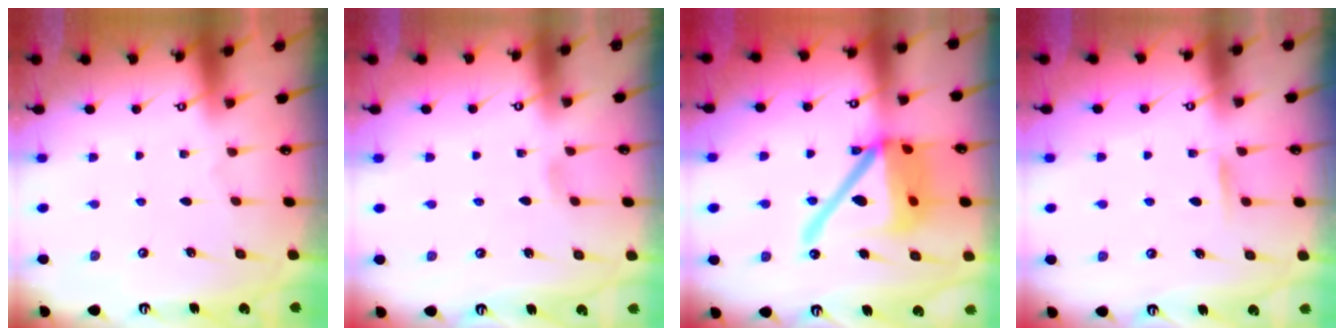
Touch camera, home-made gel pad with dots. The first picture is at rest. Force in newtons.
{"total": 2.9, "press": 2.9, "slide": 0.3}
{"total": 20.1, "press": 19.9, "slide": 2.7}
{"total": 6.2, "press": 6.1, "slide": 0.7}